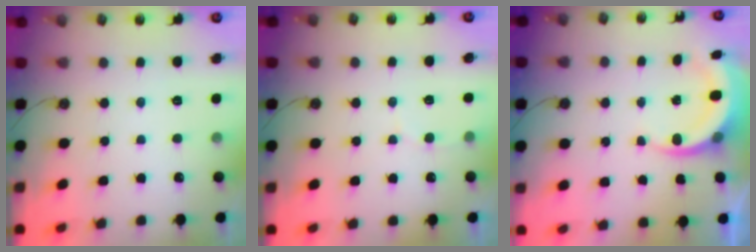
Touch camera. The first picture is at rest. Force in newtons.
{"total": 5.4, "press": 5.4, "slide": 0.5}
{"total": 6.1, "press": 6.0, "slide": 1.1}